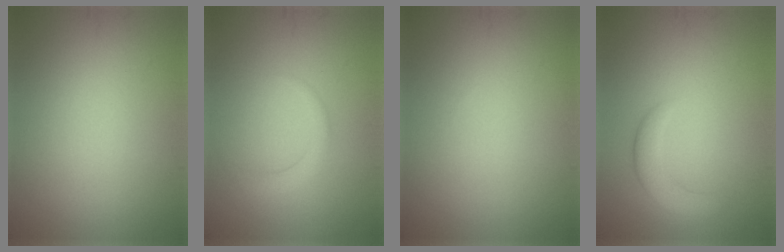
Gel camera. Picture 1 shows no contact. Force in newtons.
{"total": 1.5, "press": 1.5, "slide": 0.1}
{"total": 0.0}
{"total": 2.7, "press": 2.7, "slide": 0.2}